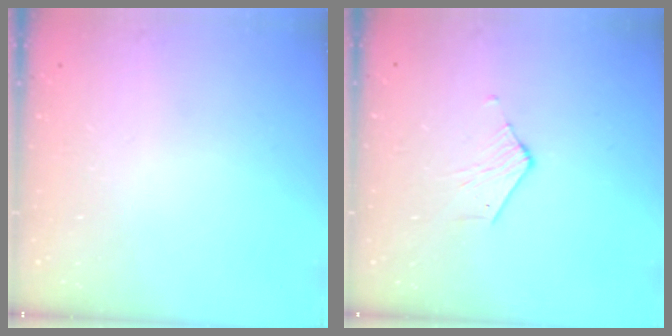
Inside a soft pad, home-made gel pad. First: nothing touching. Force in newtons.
{"total": 2.4, "press": 2.4, "slide": 0.2}